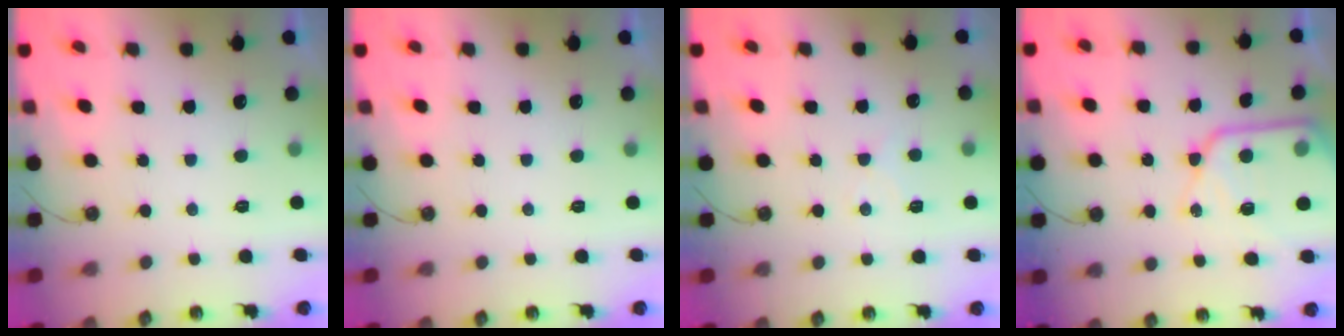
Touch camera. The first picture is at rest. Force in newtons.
{"total": 0.0}
{"total": 5.7, "press": 5.7, "slide": 0.7}
{"total": 14.9, "press": 14.8, "slide": 1.5}